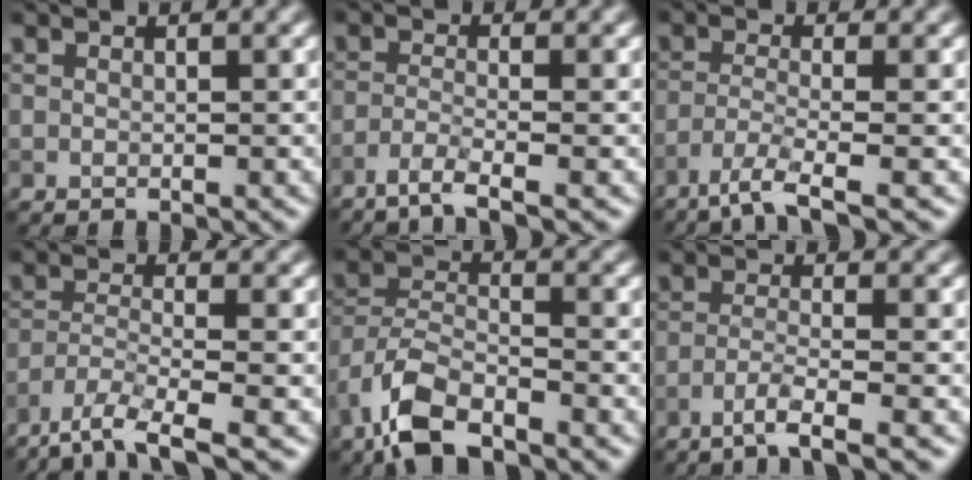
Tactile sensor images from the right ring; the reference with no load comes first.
{"total": 2.6, "force": [-1.8, 0.2, 1.8], "torque": [-0.032, -0.001, -0.049]}
{"total": 3.7, "force": [-2.5, 0.4, 2.6], "torque": [-0.047, -0.005, -0.060]}
{"total": 6.0, "force": [-4.5, 1.3, 3.7], "torque": [-0.070, -0.010, -0.091]}
{"total": 6.1, "force": [-4.3, 2.4, 3.6], "torque": [-0.068, 0.000, -0.091]}
{"total": 3.1, "force": [-2.0, 0.2, 2.3], "torque": [-0.039, 0.003, -0.051]}